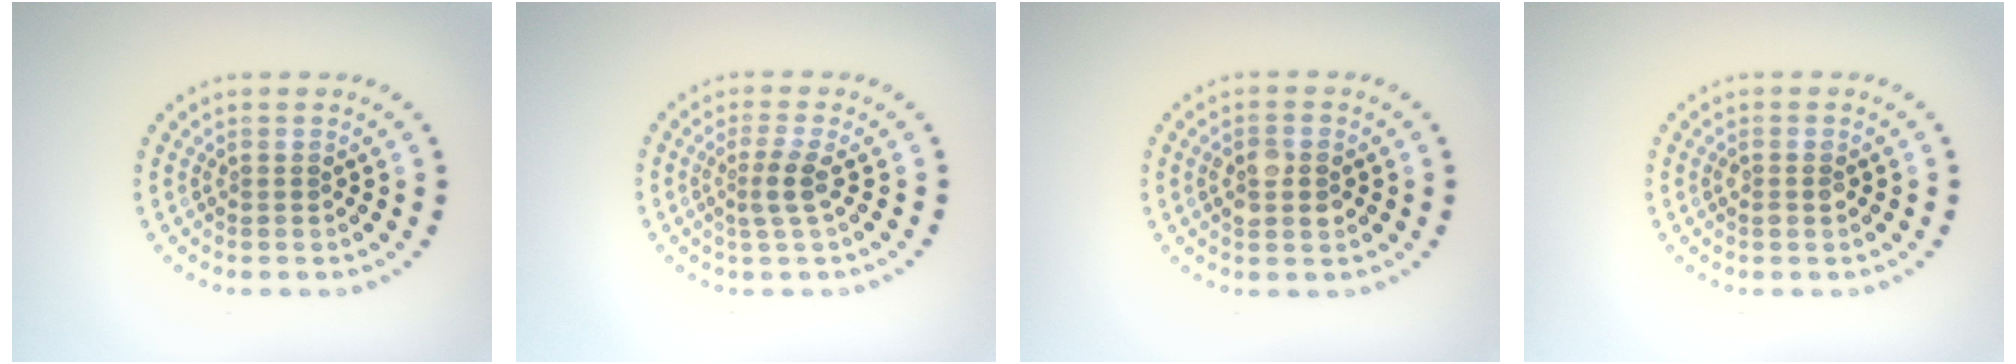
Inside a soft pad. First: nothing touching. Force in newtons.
{"total": 2.0, "press": 1.5, "slide": 1.3}
{"total": 2.8, "press": 2.8, "slide": 0.2}
{"total": 1.0, "press": 1.0, "slide": 0.2}